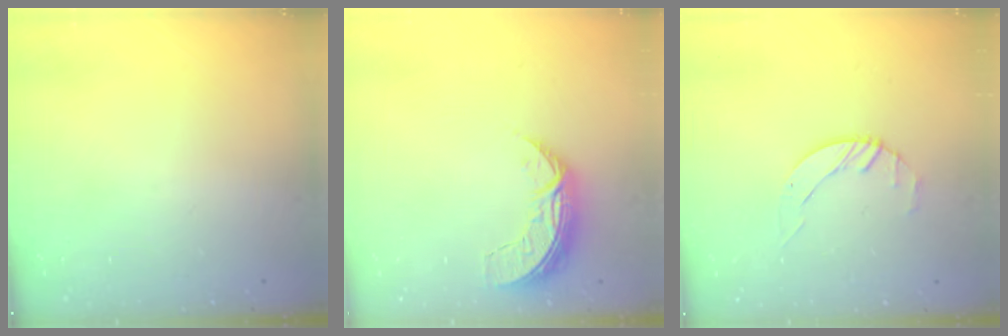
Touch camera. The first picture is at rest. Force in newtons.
{"total": 7.3, "press": 7.3, "slide": 0.6}
{"total": 2.0, "press": 2.0, "slide": 0.3}